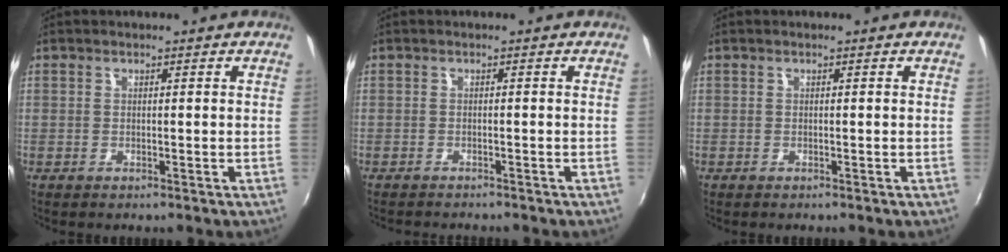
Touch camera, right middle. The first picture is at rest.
{"total": 3.1, "force": [-2.9, 0.4, 0.9], "torque": [-0.027, -0.013, -0.046]}
{"total": 0.0}